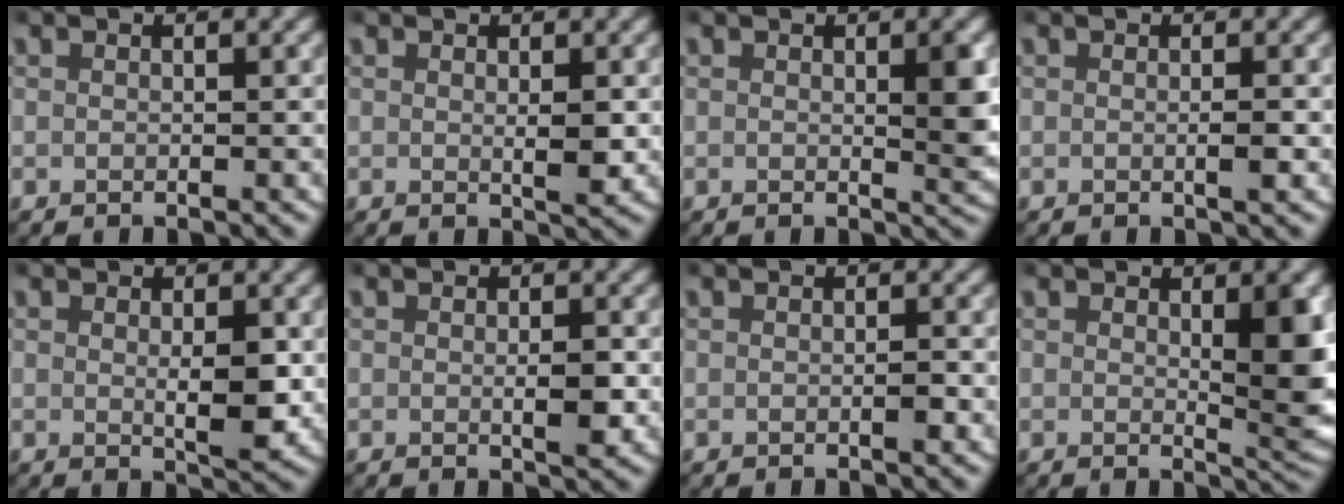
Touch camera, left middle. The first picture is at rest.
{"total": 1.7, "force": [0.2, 0.5, 1.6], "torque": [-0.024, -0.010, 0.005]}
{"total": 2.3, "force": [0.4, 0.5, 2.2], "torque": [-0.022, -0.009, 0.007]}
{"total": 0.9, "force": [-0.1, 0.0, 0.9], "torque": [-0.010, -0.001, -0.003]}
{"total": 3.1, "force": [0.2, 1.1, 2.9], "torque": [-0.046, -0.015, 0.006]}
{"total": 1.9, "force": [-0.1, 0.6, 1.7], "torque": [-0.023, -0.007, -0.001]}
{"total": 0.6, "force": [-0.2, 0.1, 0.5], "torque": [-0.004, 0.001, -0.005]}
{"total": 4.4, "force": [0.8, 1.2, 4.1], "torque": [-0.047, -0.015, 0.017]}